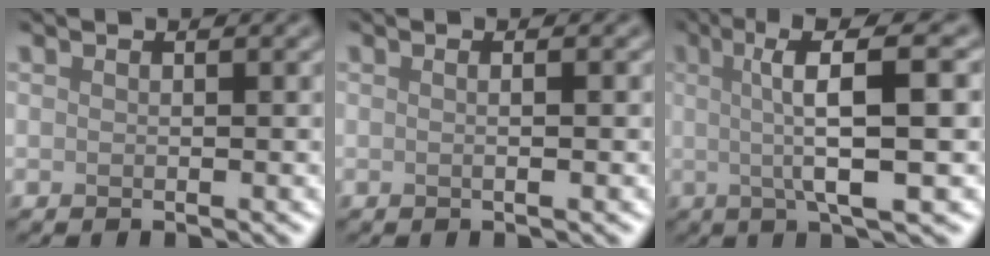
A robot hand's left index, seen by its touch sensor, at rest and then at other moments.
{"total": 1.6, "force": [0.1, 0.6, 1.5], "torque": [-0.012, 0.002, -0.015]}
{"total": 8.8, "force": [0.8, 2.0, 8.5], "torque": [-0.119, 0.012, 0.009]}